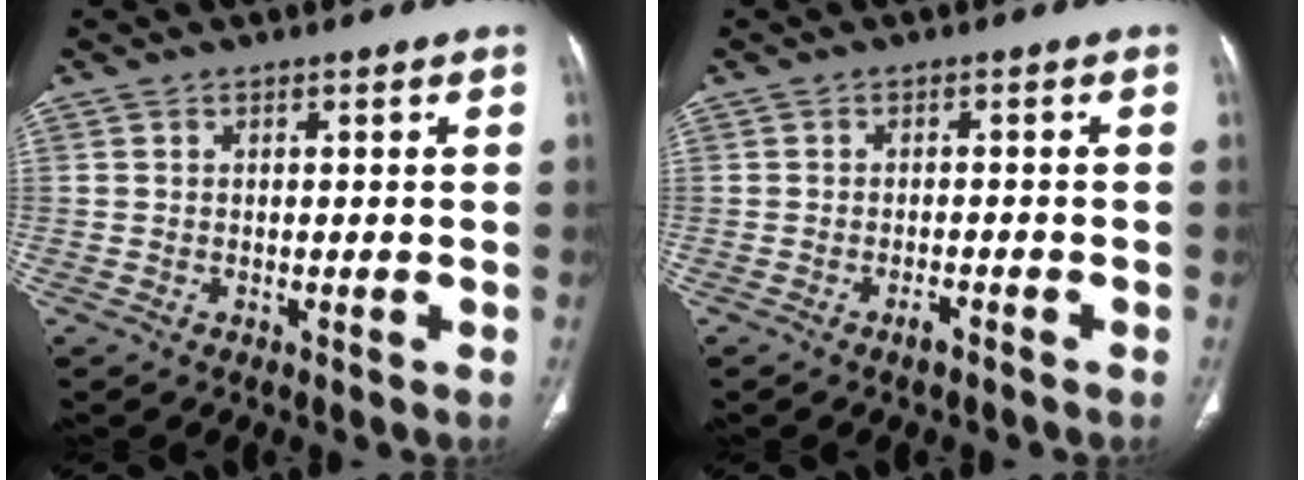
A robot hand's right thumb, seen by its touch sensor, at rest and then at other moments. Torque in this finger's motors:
{"motor_torque": [0.84, 0.31, 0.40, -0.45, 0.08]}